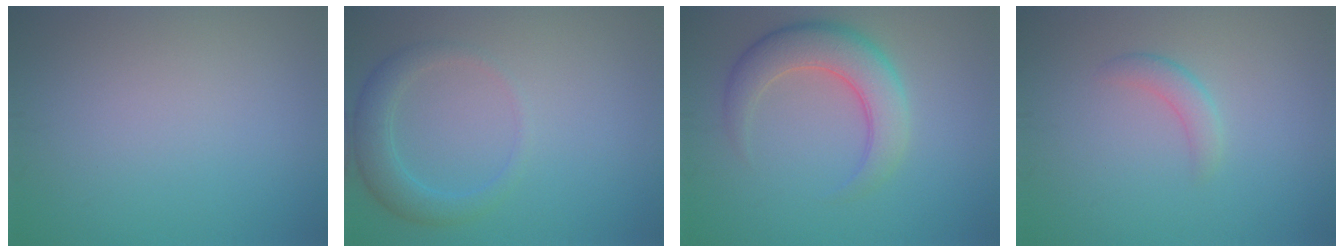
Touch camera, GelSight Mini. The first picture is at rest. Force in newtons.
{"total": 2.9, "press": 2.9, "slide": 0.1}
{"total": 5.7, "press": 5.6, "slide": 0.2}
{"total": 1.8, "press": 1.8, "slide": 0.1}